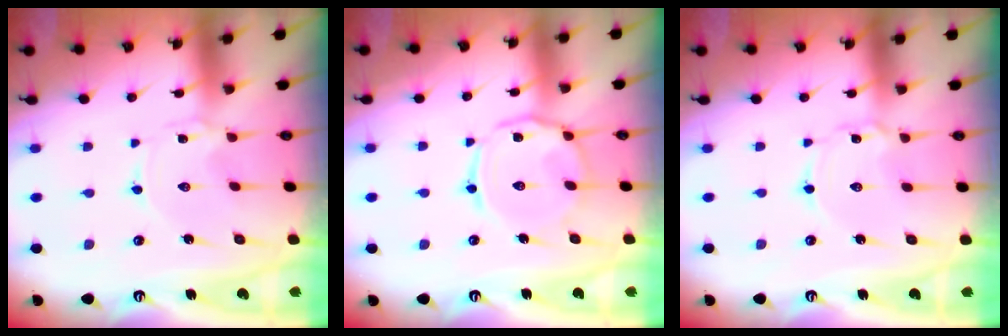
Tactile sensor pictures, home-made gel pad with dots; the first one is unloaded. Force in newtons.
{"total": 8.1, "press": 8.1, "slide": 0.6}
{"total": 2.0, "press": 2.0, "slide": 0.1}